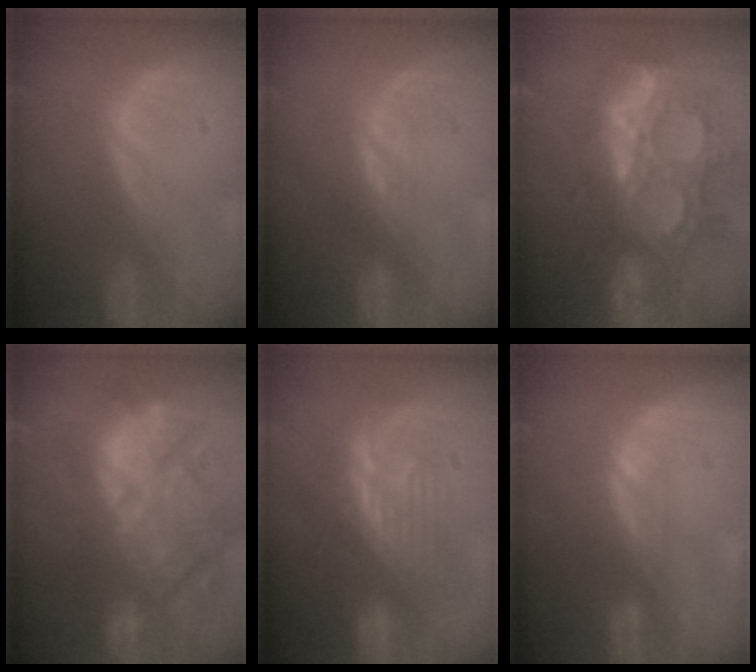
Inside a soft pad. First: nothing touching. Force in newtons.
{"total": 1.4, "press": 1.4, "slide": 0.3}
{"total": 14.8, "press": 12.3, "slide": 8.3}
{"total": 14.8, "press": 12.9, "slide": 7.3}
{"total": 8.5, "press": 8.3, "slide": 1.9}
{"total": 2.8, "press": 2.1, "slide": 1.7}